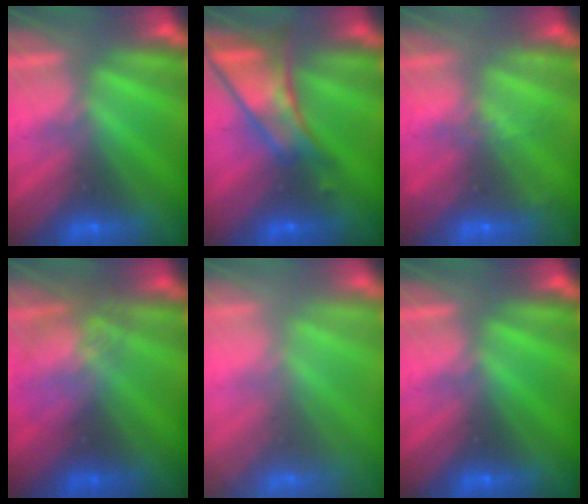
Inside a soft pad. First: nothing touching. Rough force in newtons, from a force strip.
{"total": 5.6}
{"total": 2.2}
{"total": 3.5}
{"total": 7.8}
{"total": 0.0}